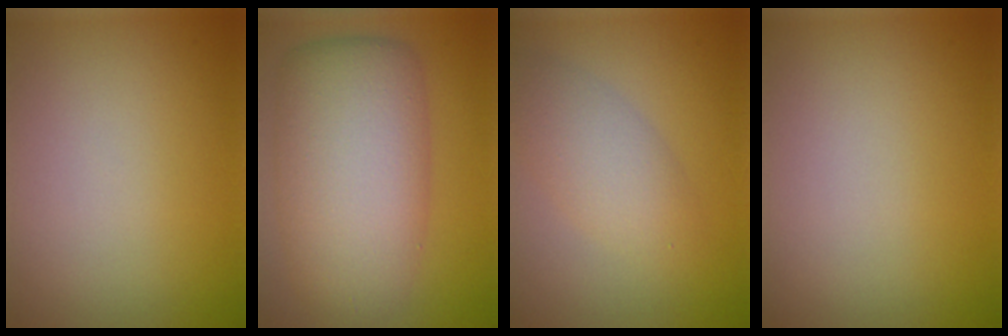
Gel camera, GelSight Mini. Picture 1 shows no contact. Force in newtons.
{"total": 9.7, "press": 9.7, "slide": 0.5}
{"total": 3.6, "press": 3.6, "slide": 0.3}
{"total": 0.0}